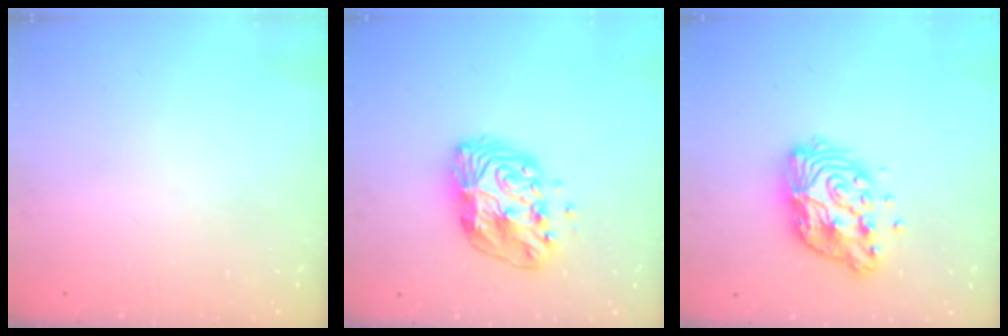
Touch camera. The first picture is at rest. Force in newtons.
{"total": 11.9, "press": 11.9, "slide": 0.8}
{"total": 12.8, "press": 12.8, "slide": 1.0}